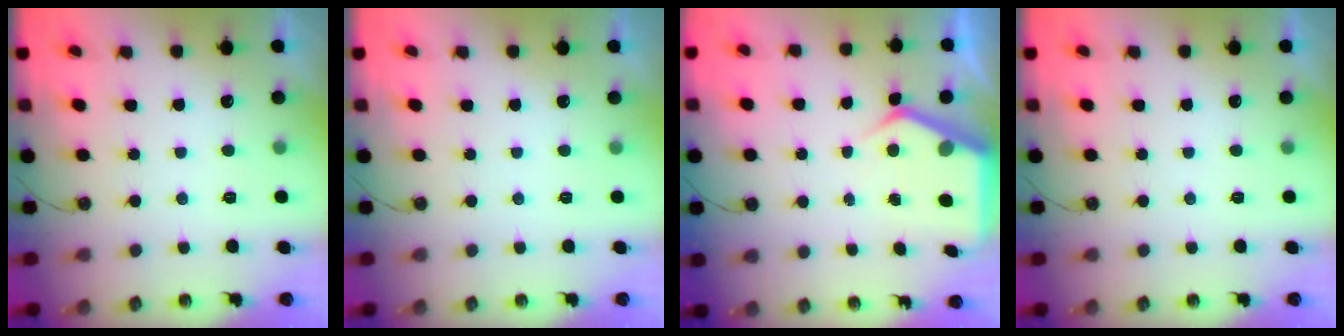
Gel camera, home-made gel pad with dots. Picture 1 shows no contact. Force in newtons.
{"total": 0.0}
{"total": 5.0, "press": 4.9, "slide": 0.3}
{"total": 0.0}